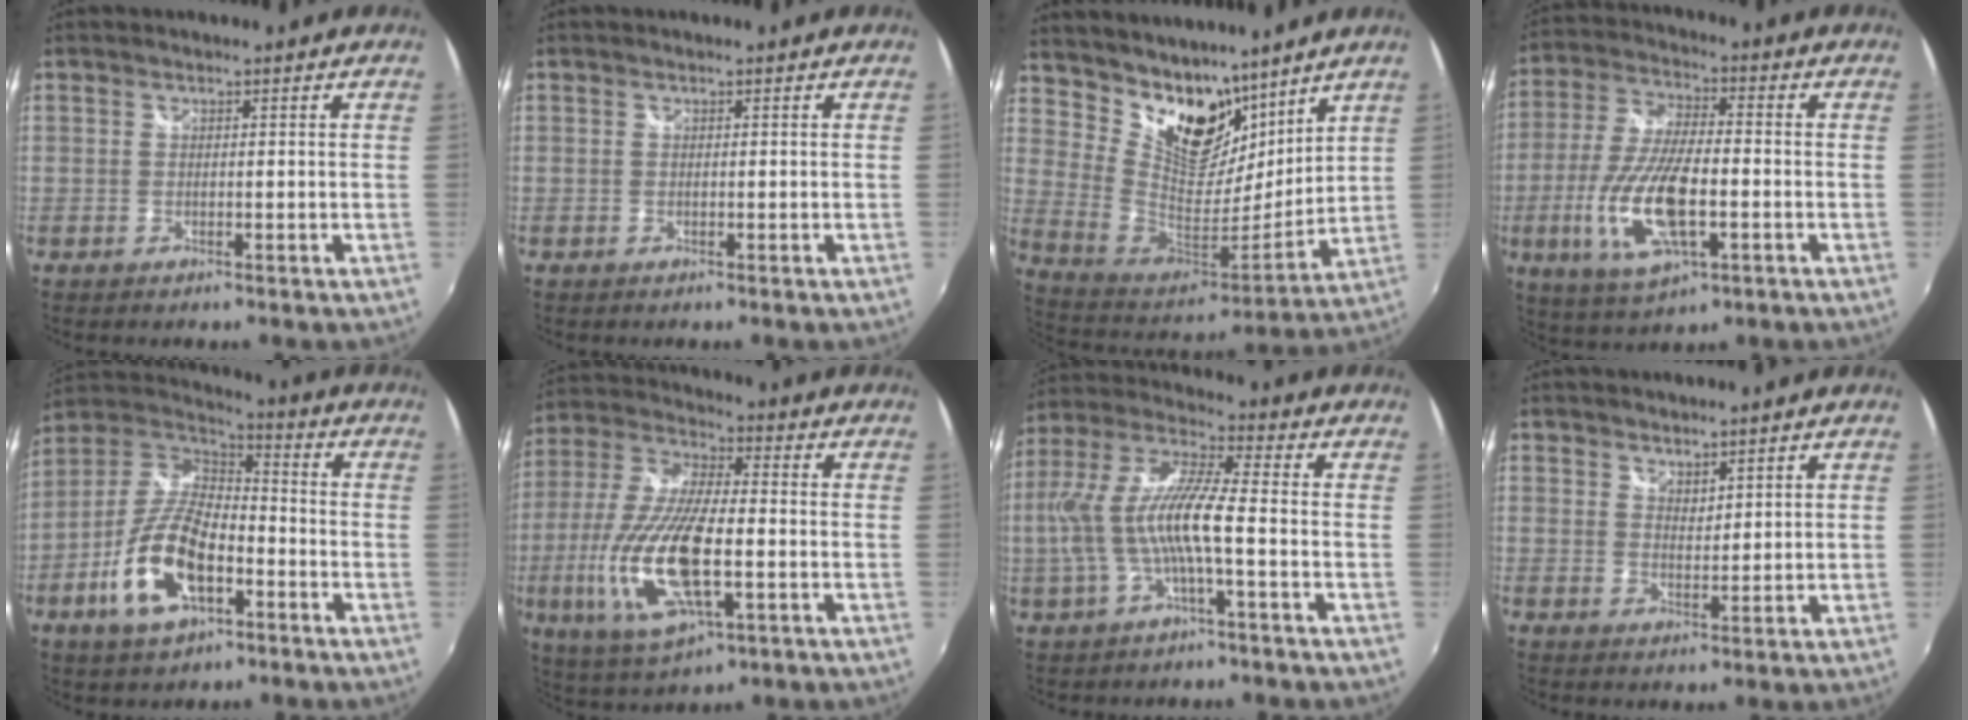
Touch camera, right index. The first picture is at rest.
{"total": 0.0}
{"total": 18.0, "force": [12.6, 10.1, 8.0], "torque": [-0.170, 0.005, 0.237]}
{"total": 15.6, "force": [-4.2, 5.6, 14.0], "torque": [-0.296, -0.013, -0.078]}
{"total": 15.9, "force": [-6.3, 7.5, 12.5], "torque": [-0.266, -0.004, -0.120]}
{"total": 17.2, "force": [-4.6, 5.9, 15.5], "torque": [-0.329, -0.016, -0.085]}
{"total": 12.4, "force": [-2.2, 1.5, 12.1], "torque": [-0.233, -0.001, -0.035]}
{"total": 2.4, "force": [2.2, 0.9, 0.6], "torque": [-0.006, 0.001, 0.039]}